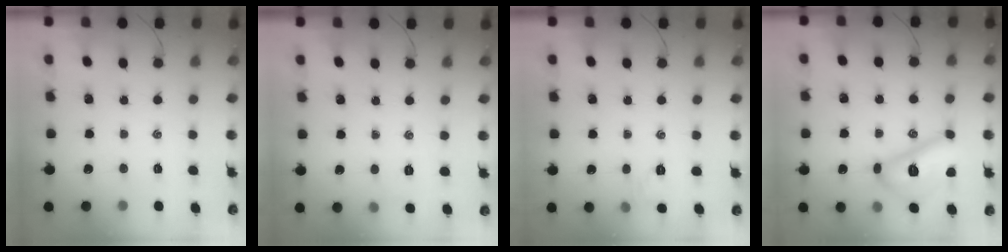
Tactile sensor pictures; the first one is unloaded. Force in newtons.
{"total": 3.5, "press": 3.4, "slide": 0.9}
{"total": 5.3, "press": 5.1, "slide": 1.5}
{"total": 13.0, "press": 12.9, "slide": 1.6}